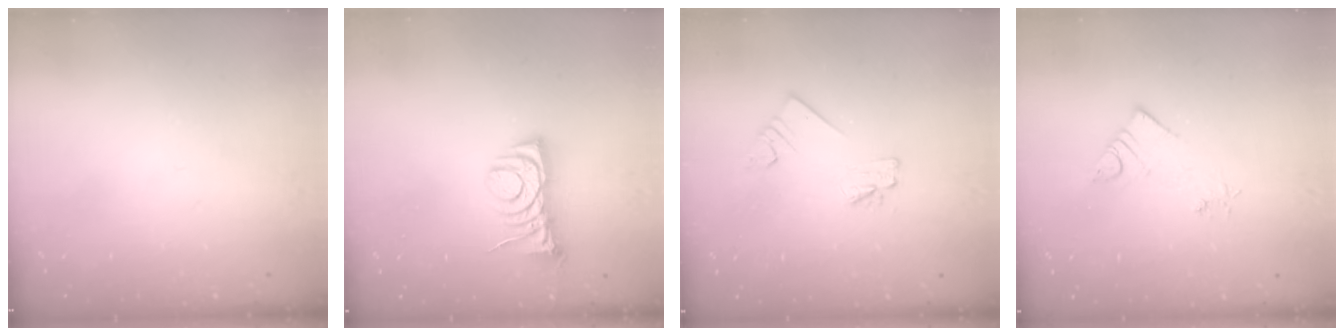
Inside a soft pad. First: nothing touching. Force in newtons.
{"total": 8.3, "press": 8.2, "slide": 1.2}
{"total": 3.2, "press": 3.2, "slide": 0.3}
{"total": 6.4, "press": 6.4, "slide": 0.5}